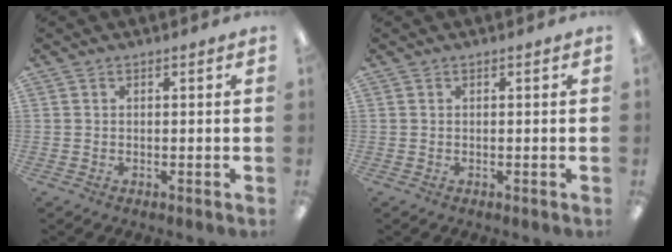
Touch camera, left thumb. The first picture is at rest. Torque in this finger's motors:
{"motor_torque": [-0.04, -0.05, 0.06, 0.01, 0.00]}